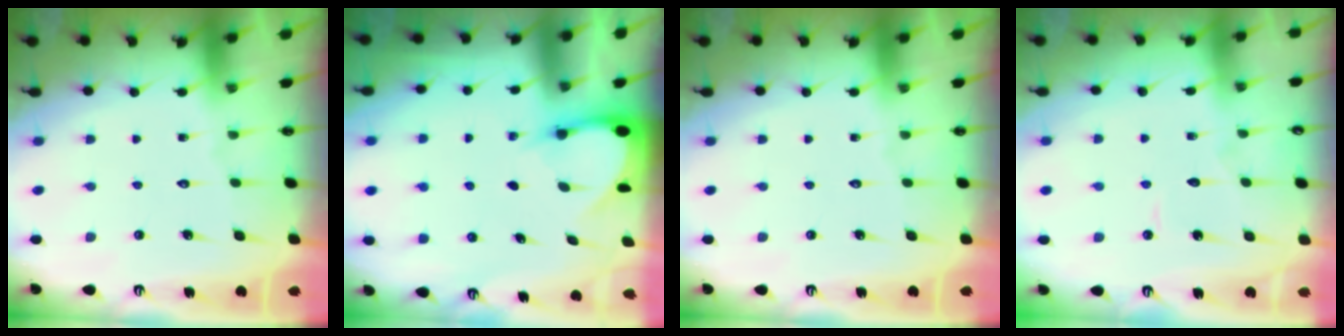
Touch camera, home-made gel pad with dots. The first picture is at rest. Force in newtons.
{"total": 3.2, "press": 3.2, "slide": 0.3}
{"total": 0.0}
{"total": 3.4, "press": 3.4, "slide": 0.2}